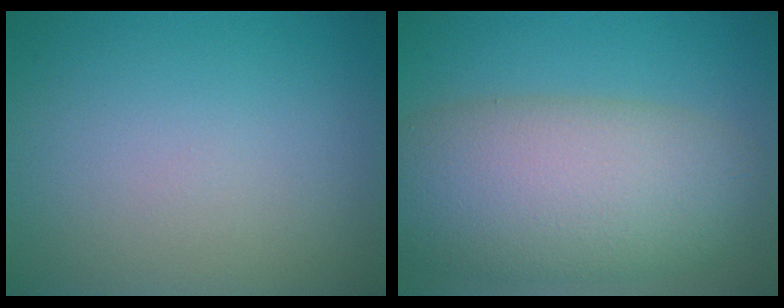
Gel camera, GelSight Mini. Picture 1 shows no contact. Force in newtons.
{"total": 10.3, "press": 10.2, "slide": 0.7}